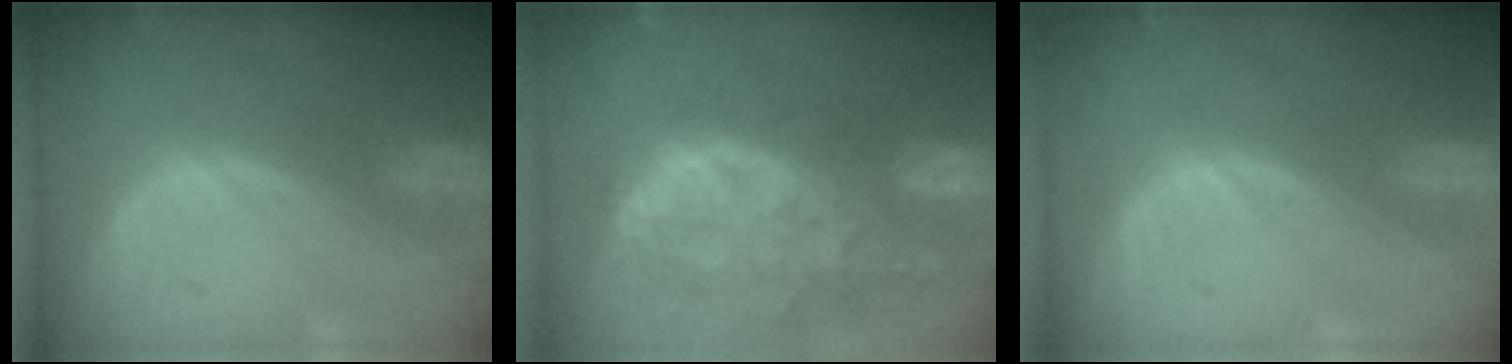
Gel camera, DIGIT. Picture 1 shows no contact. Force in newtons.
{"total": 13.6, "press": 11.1, "slide": 7.8}
{"total": 0.0}